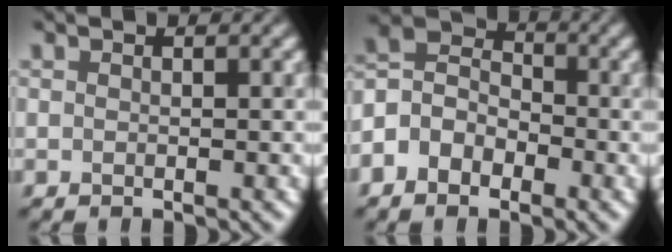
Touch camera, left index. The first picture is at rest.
{"total": 5.6, "force": [-2.2, 4.1, 3.1], "torque": [-0.052, 0.012, -0.050]}